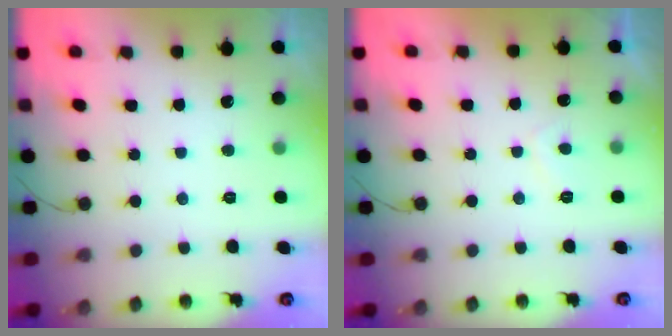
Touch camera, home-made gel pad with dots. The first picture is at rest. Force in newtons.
{"total": 1.5, "press": 1.3, "slide": 0.7}